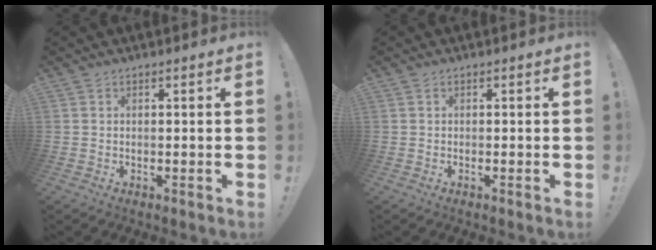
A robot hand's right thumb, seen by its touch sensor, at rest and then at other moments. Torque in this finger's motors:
{"motor_torque": [-0.31, -0.46, -0.17, 0.36, 0.05]}